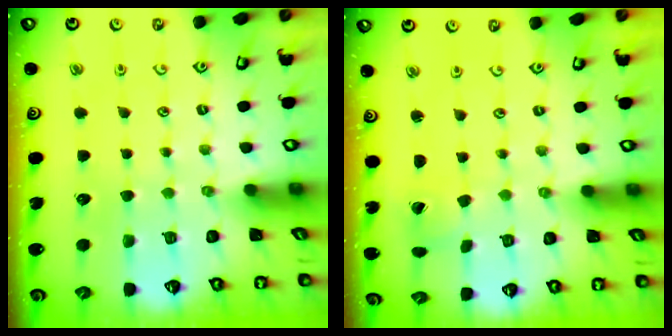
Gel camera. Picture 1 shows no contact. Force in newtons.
{"total": 2.8, "press": 2.8, "slide": 0.2}